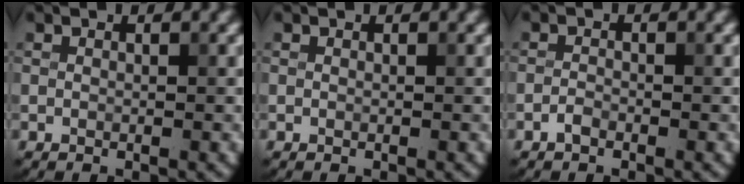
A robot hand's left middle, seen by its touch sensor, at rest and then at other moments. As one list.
[{"total": 0.0}, {"total": 0.9, "force": [-0.7, 0.4, 0.5], "torque": [-0.009, 0.002, -0.015]}]